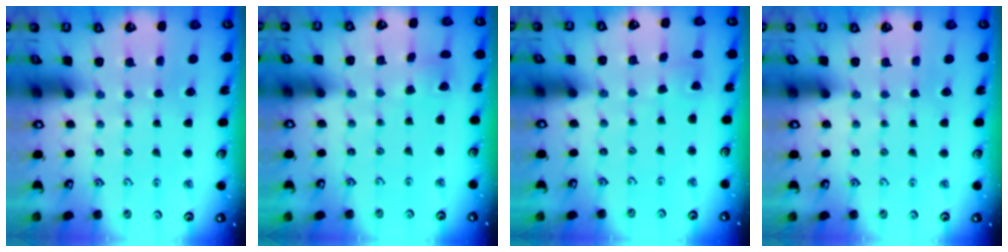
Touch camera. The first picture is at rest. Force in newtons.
{"total": 4.2, "press": 4.1, "slide": 0.3}
{"total": 0.5, "press": 0.5, "slide": 0.1}
{"total": 0.0}